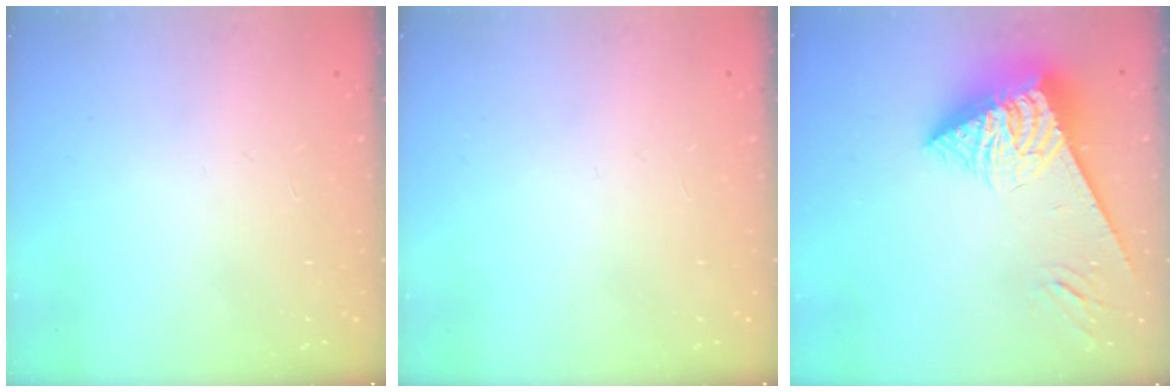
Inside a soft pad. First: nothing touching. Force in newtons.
{"total": 0.0}
{"total": 6.7, "press": 6.6, "slide": 1.5}